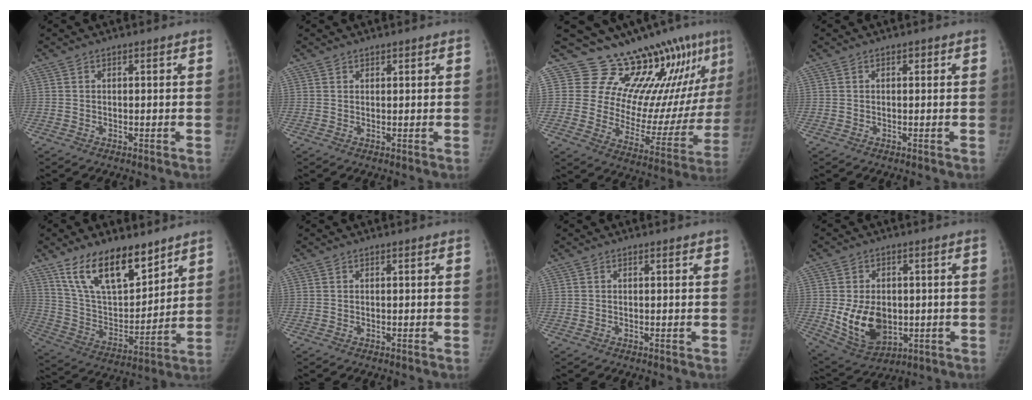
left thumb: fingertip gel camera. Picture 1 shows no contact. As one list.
[{"total": 0.9, "force": [0.7, 0.5, 0.0], "torque": [0.014, -0.003, 0.006]}, {"total": 17.9, "force": [14.6, 5.2, 8.9], "torque": [-0.074, -0.120, 0.212]}, {"total": 0.7, "force": [0.3, 0.5, 0.4], "torque": [0.001, 0.000, 0.003]}, {"total": 17.8, "force": [12.2, 7.9, 10.2], "torque": [-0.132, -0.070, 0.230]}, {"total": 0.0}, {"total": 0.6, "force": [0.4, 0.2, 0.4], "torque": [-0.005, -0.001, 0.002]}, {"total": 12.3, "force": [-1.1, 8.9, 8.4], "torque": [-0.111, -0.011, 0.002]}]